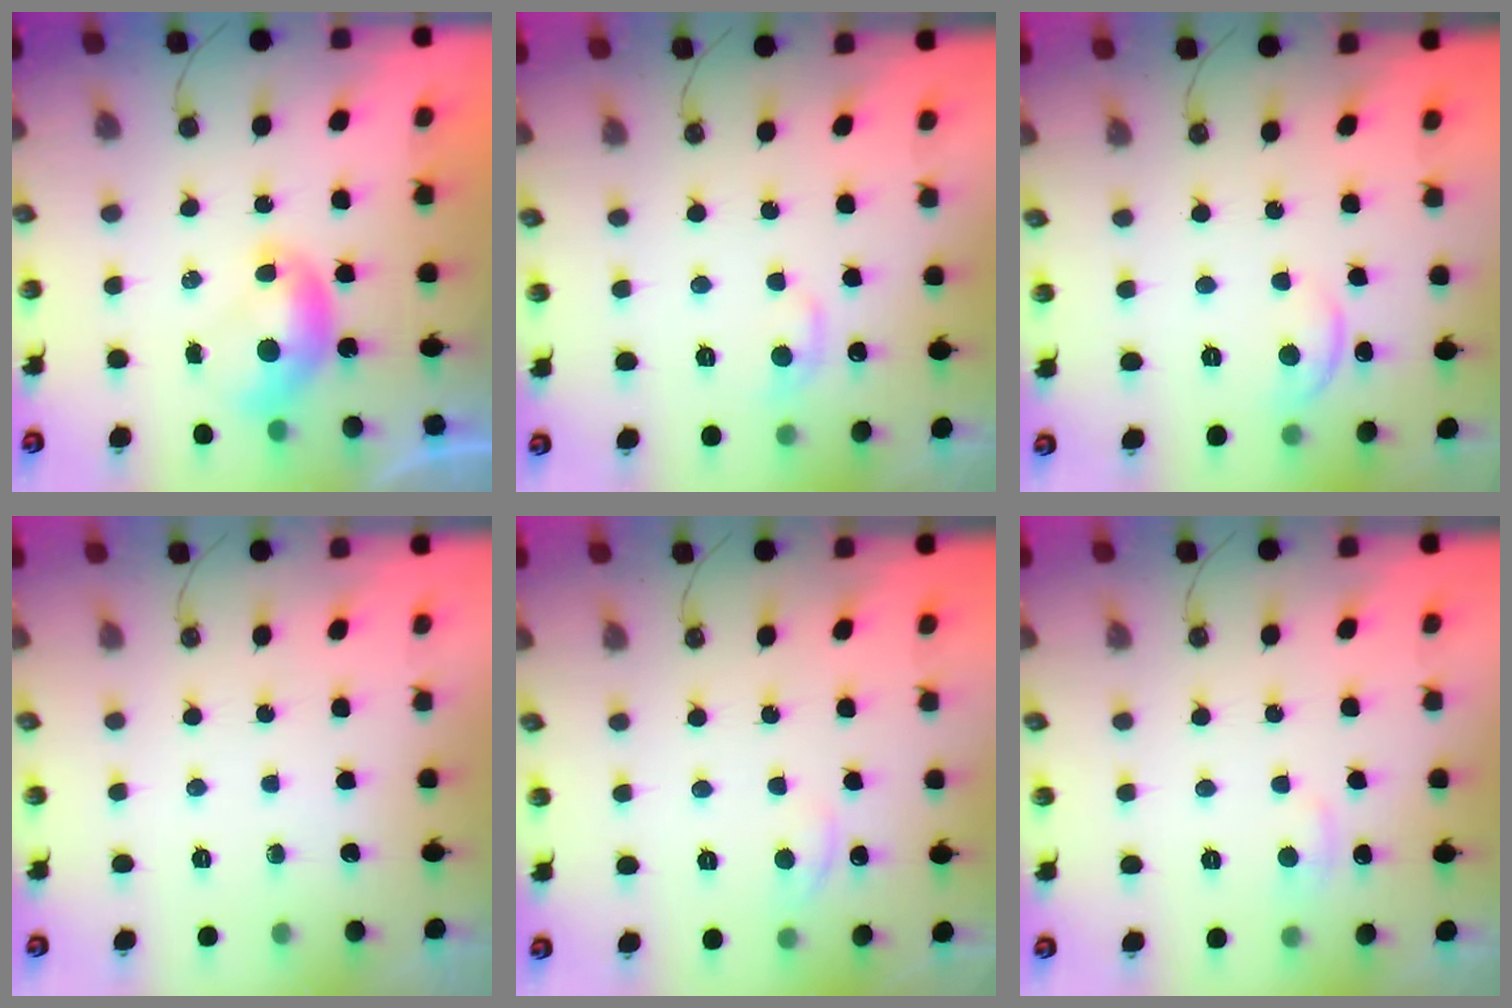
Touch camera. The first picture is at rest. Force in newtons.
{"total": 0.8, "press": 0.2, "slide": 0.8}
{"total": 2.2, "press": 2.2, "slide": 0.5}
{"total": 0.0}
{"total": 1.7, "press": 1.7, "slide": 0.3}
{"total": 1.0, "press": 0.5, "slide": 0.8}